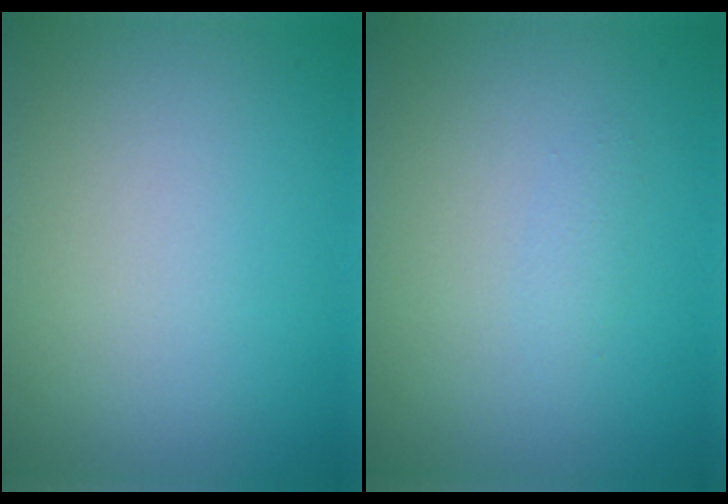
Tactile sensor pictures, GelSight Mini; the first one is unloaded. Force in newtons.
{"total": 0.6, "press": 0.6, "slide": 0.0}